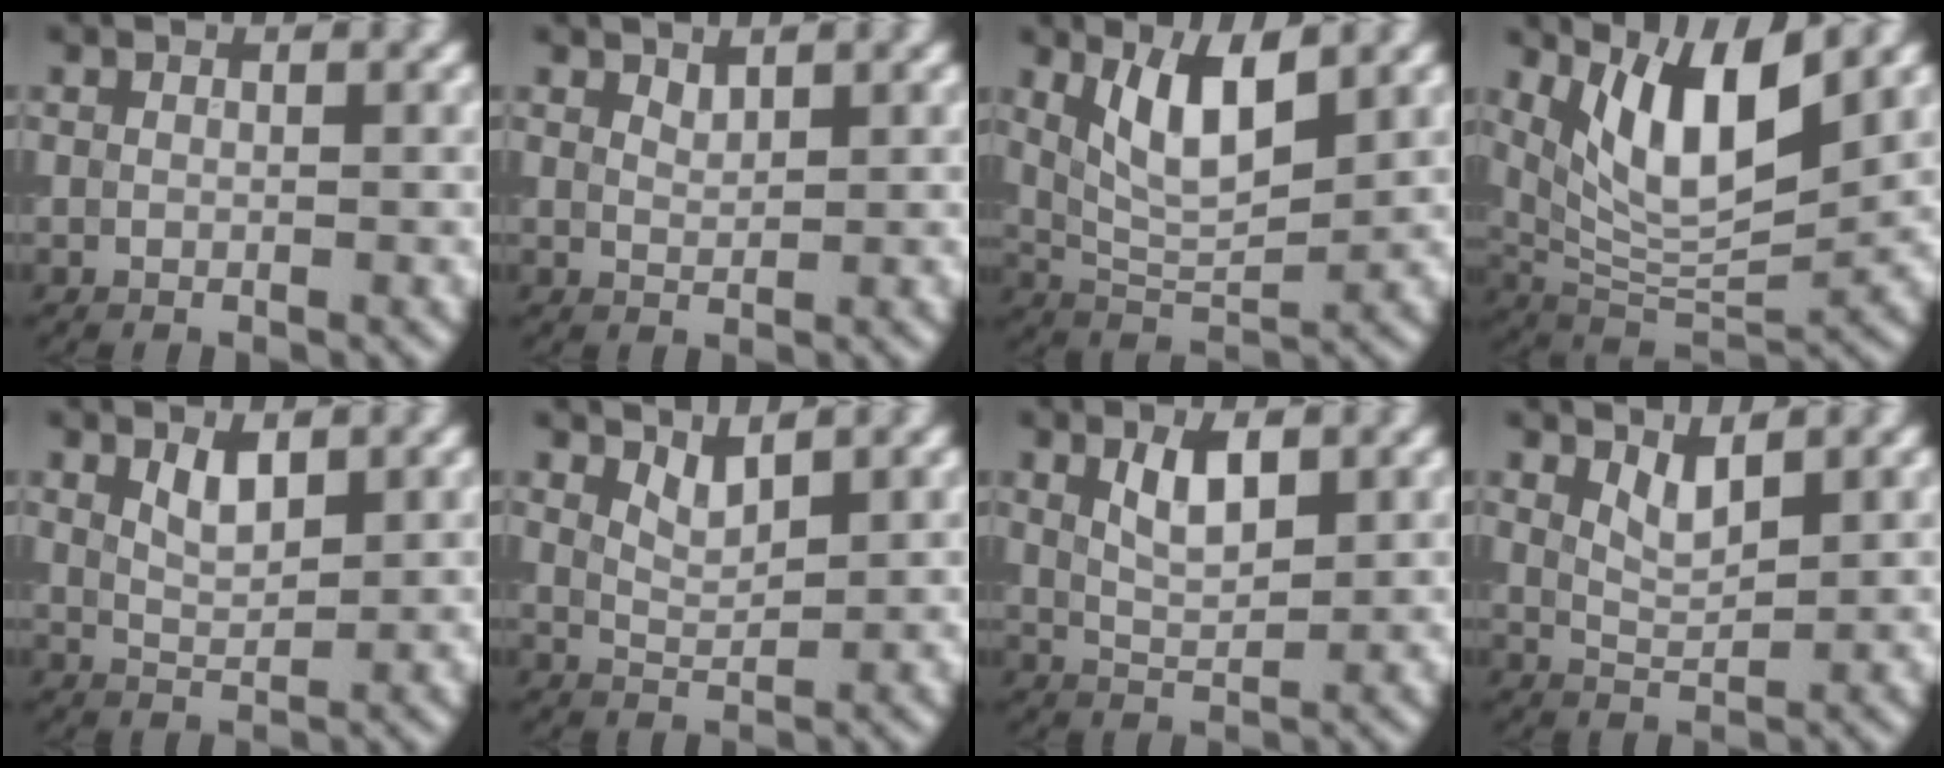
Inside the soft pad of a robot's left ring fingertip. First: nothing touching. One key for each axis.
{"total": 0.9, "fx": 0.9, "fy": 0.2, "fz": 0.3, "tx": -0.006, "ty": -0.002, "tz": 0.019}
{"total": 5.6, "fx": 2.3, "fy": 1.9, "fz": 4.7, "tx": -0.091, "ty": -0.003, "tz": 0.046}
{"total": 8.5, "fx": 3.8, "fy": 2.9, "fz": 7.1, "tx": -0.126, "ty": -0.014, "tz": 0.069}
{"total": 2.2, "fx": 1.3, "fy": 0.8, "fz": 1.6, "tx": -0.032, "ty": -0.003, "tz": 0.027}
{"total": 1.8, "fx": 1.4, "fy": 0.5, "fz": 1.0, "tx": -0.020, "ty": -0.008, "tz": 0.031}
{"total": 3.2, "fx": 1.5, "fy": 1.3, "fz": 2.5, "tx": -0.050, "ty": 0.001, "tz": 0.029}
{"total": 2.0, "fx": 1.4, "fy": 0.6, "fz": 1.3, "tx": -0.028, "ty": -0.008, "tz": 0.030}